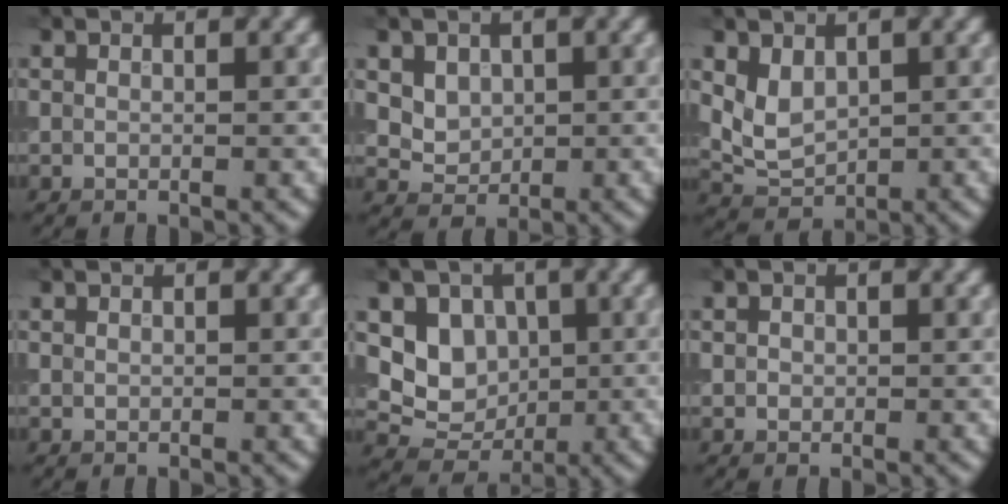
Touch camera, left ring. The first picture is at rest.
{"total": 3.3, "force": [1.3, 2.5, 1.6], "torque": [-0.037, 0.001, 0.044]}
{"total": 2.8, "force": [0.9, 2.0, 1.8], "torque": [-0.034, -0.005, 0.024]}
{"total": 0.0}
{"total": 5.1, "force": [0.9, 4.4, 2.5], "torque": [-0.035, -0.009, 0.011]}
{"total": 0.7, "force": [0.1, 0.7, 0.2], "torque": [0.004, -0.003, 0.001]}